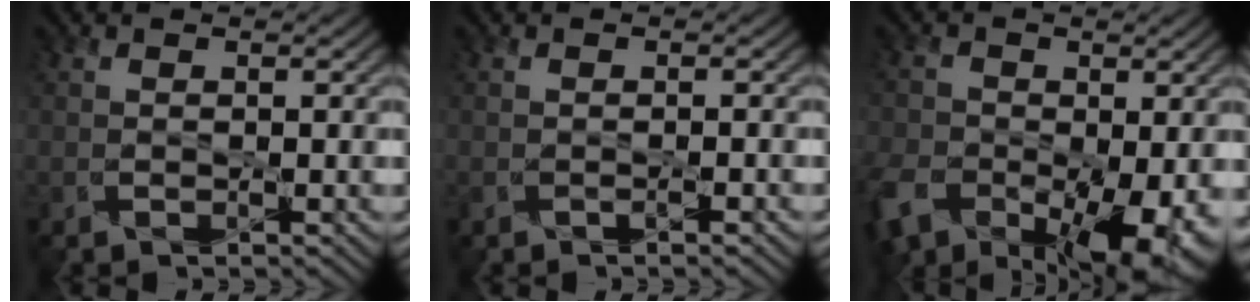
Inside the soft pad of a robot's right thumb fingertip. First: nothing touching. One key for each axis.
{"total": 0.9, "fx": -0.7, "fy": 0.0, "fz": 0.6, "tx": -0.007, "ty": -0.001, "tz": -0.013}
{"total": 14.1, "fx": -5.9, "fy": 8.4, "fz": 9.6, "tx": -0.200, "ty": -0.038, "tz": -0.100}